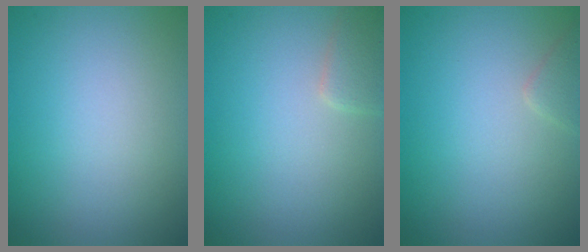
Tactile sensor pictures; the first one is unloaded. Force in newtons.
{"total": 1.7, "press": 1.7, "slide": 0.1}
{"total": 1.0, "press": 1.0, "slide": 0.1}